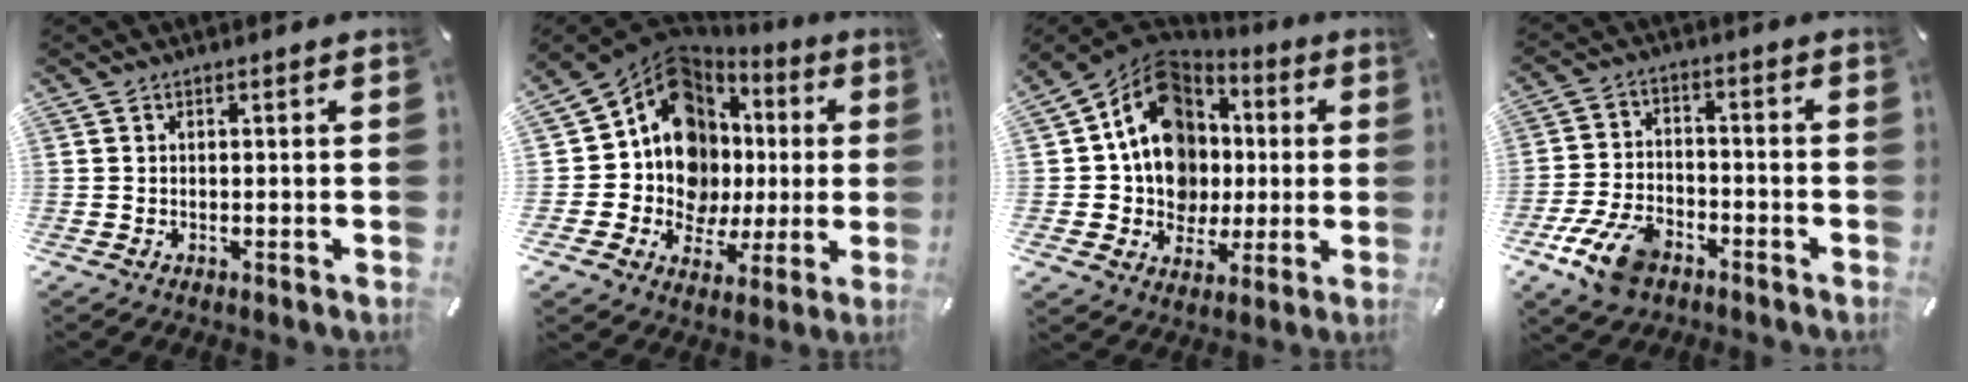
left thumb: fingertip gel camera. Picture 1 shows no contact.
{"total": 15.2, "force": [4.0, 12.7, 7.3], "torque": [-0.149, -0.068, 0.078]}
{"total": 16.0, "force": [2.4, 14.0, 7.4], "torque": [-0.130, -0.025, 0.051]}
{"total": 11.2, "force": [-6.3, 6.5, 6.6], "torque": [-0.134, 0.033, -0.114]}